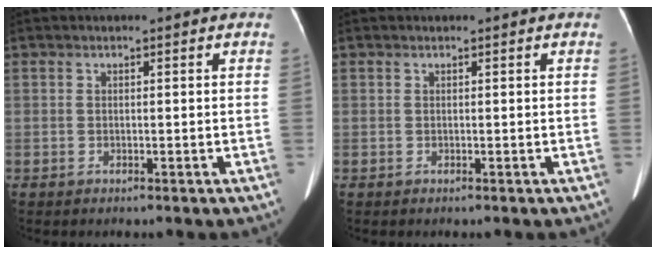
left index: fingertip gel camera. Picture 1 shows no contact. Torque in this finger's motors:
{"motor_torque": [0.03, 0.05, 0.01, 0.01]}